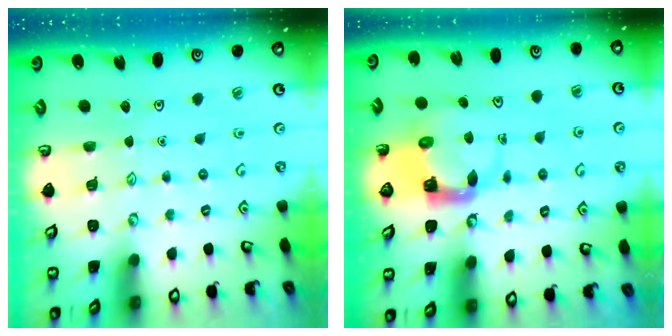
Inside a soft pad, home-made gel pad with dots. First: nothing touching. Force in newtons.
{"total": 3.8, "press": 3.7, "slide": 0.7}